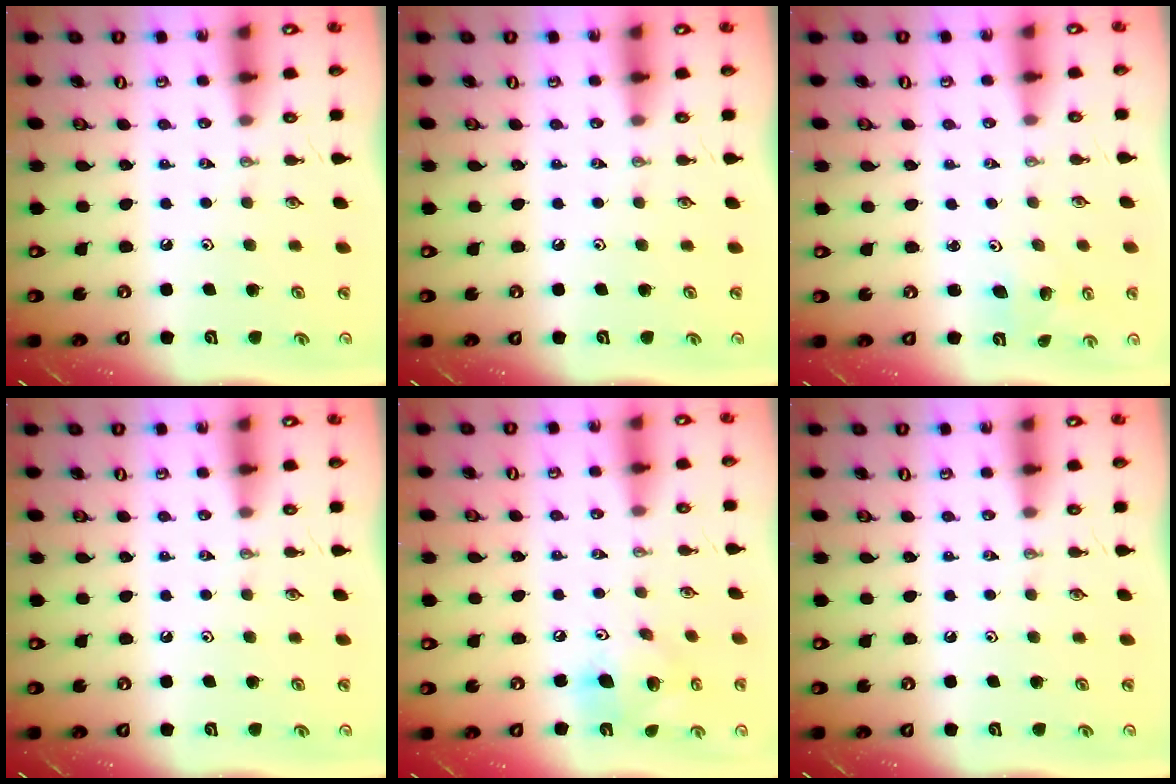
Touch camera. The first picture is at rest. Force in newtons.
{"total": 0.0}
{"total": 2.0, "press": 2.0, "slide": 0.1}
{"total": 0.0}
{"total": 13.6, "press": 13.3, "slide": 3.0}
{"total": 0.0}